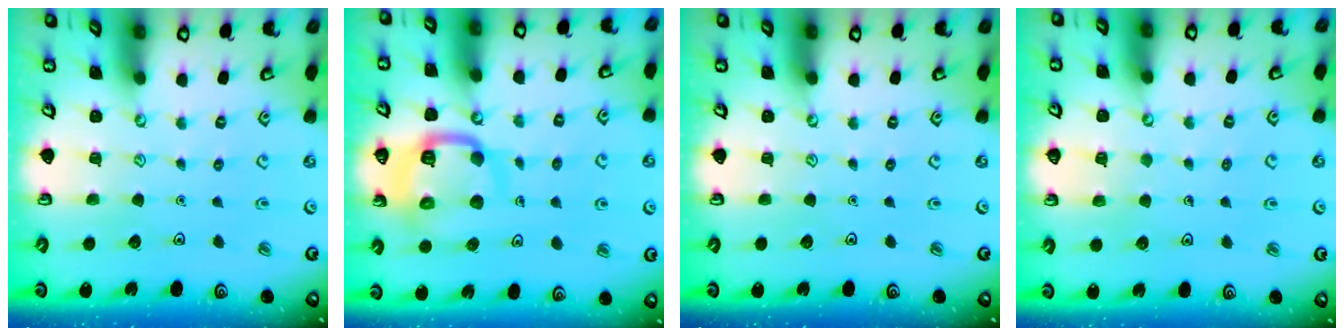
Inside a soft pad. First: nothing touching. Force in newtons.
{"total": 11.9, "press": 11.9, "slide": 1.4}
{"total": 0.0}
{"total": 3.2, "press": 3.2, "slide": 0.2}